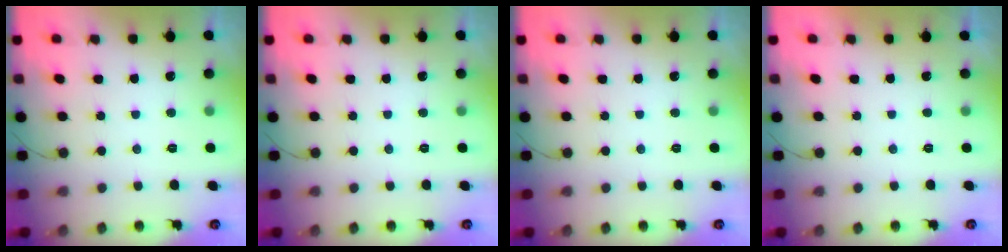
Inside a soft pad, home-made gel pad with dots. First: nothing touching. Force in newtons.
{"total": 0.0}
{"total": 0.0}
{"total": 2.2, "press": 2.1, "slide": 0.3}